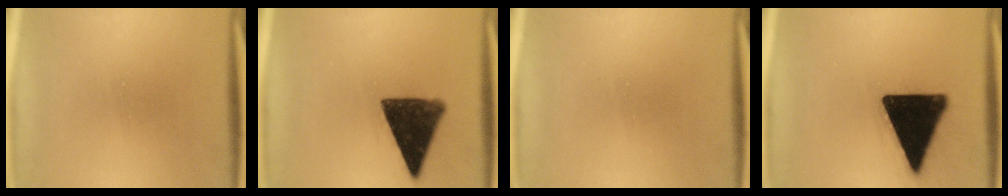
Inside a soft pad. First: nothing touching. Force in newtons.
{"total": 11.4}
{"total": 0.0}
{"total": 19.8}